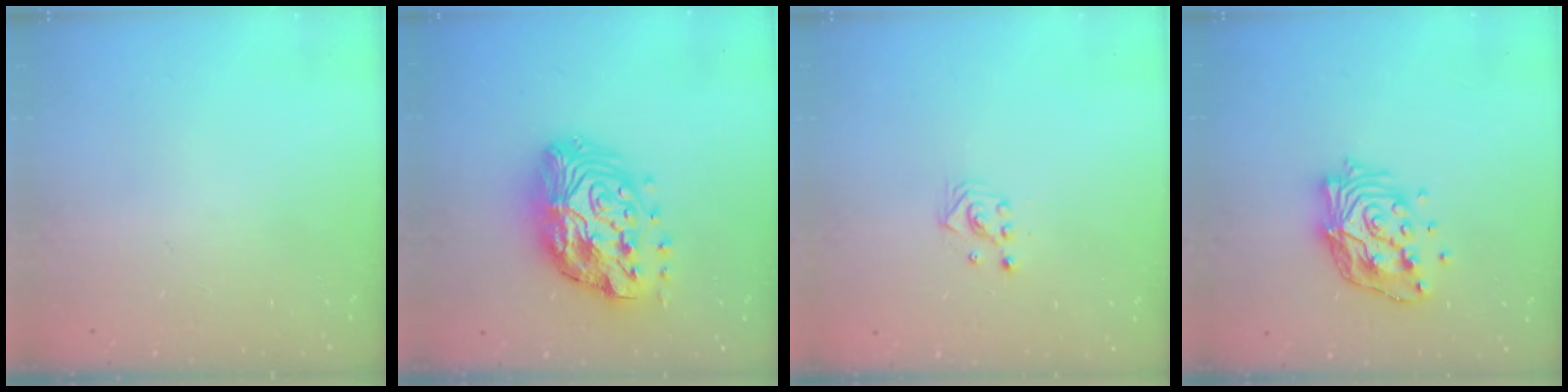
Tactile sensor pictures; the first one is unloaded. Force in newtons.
{"total": 18.2, "press": 18.1, "slide": 1.3}
{"total": 2.2, "press": 2.2, "slide": 0.2}
{"total": 14.3, "press": 14.2, "slide": 1.4}